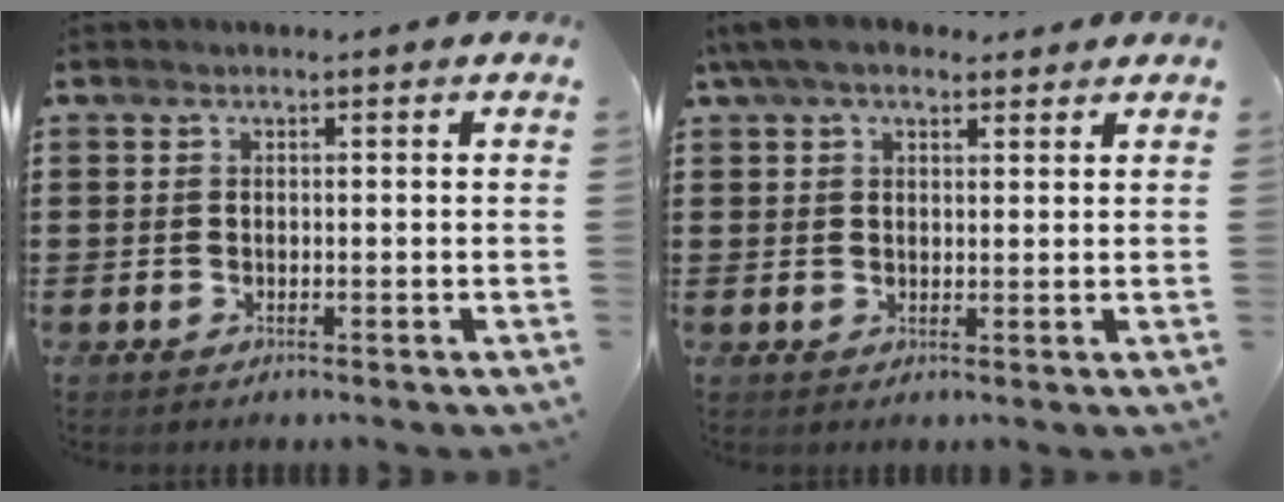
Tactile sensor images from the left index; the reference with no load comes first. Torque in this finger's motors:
{"motor_torque": [2.14, 0.00, 0.42, 0.21]}